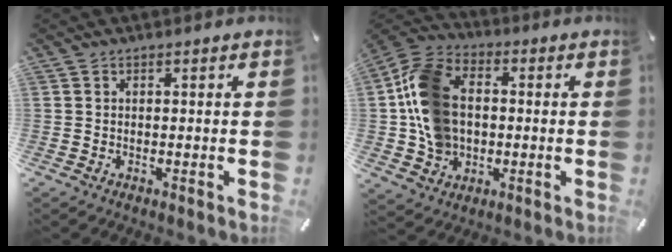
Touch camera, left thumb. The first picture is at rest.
{"total": 14.3, "force": [-0.3, 11.6, 8.3], "torque": [-0.180, 0.020, -0.004]}